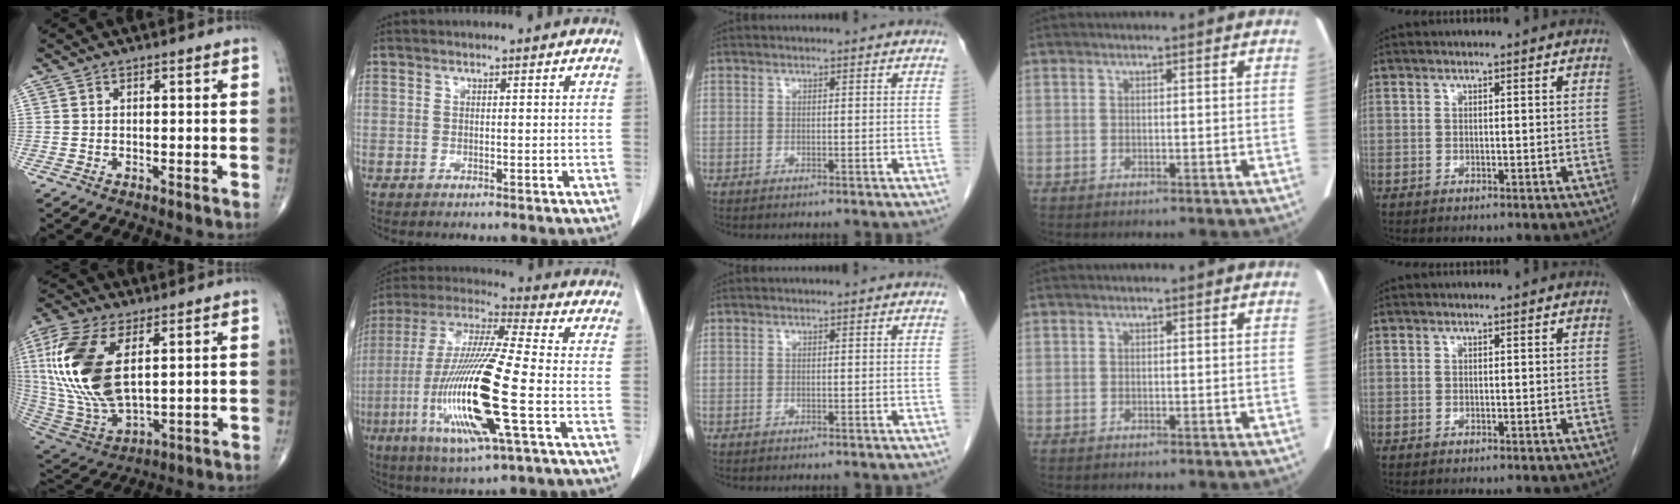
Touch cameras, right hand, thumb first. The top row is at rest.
{"thumb": {"total": 21.6, "force": [5.1, 10.6, 18.1], "torque": [-0.397, -0.024, 0.101]}, "index": {"total": 19.7, "force": [-5.1, 1.2, 19.0], "torque": [-0.404, -0.023, -0.098]}}